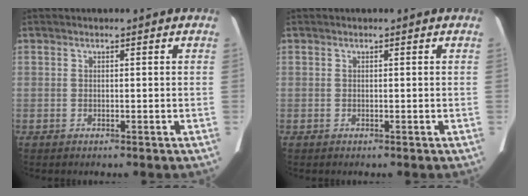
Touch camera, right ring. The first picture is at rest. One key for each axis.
{"total": 0.0}